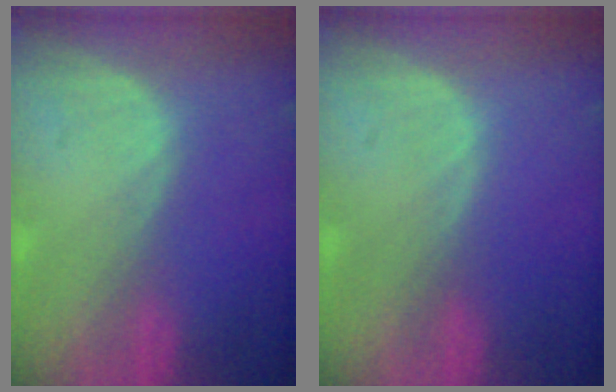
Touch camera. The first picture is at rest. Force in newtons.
{"total": 0.0}